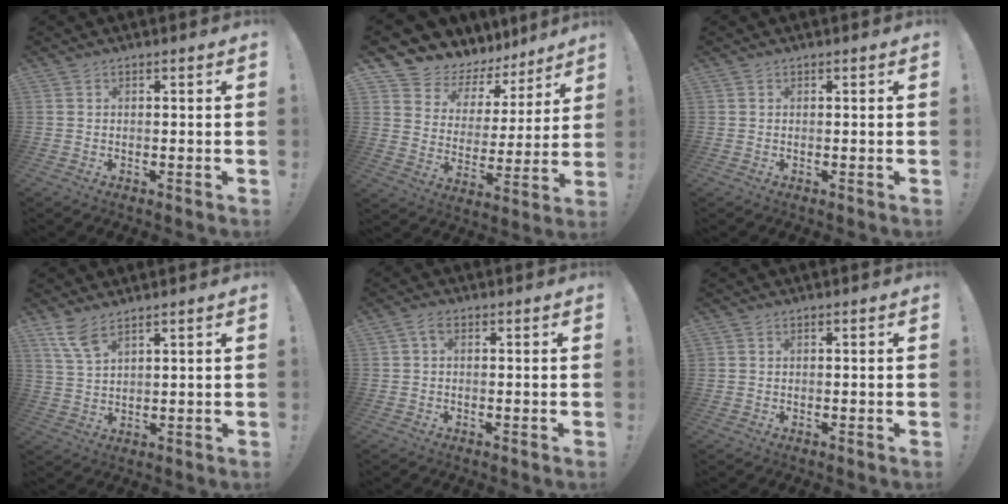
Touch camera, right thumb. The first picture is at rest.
{"total": 7.8, "force": [6.2, 4.6, 1.2], "torque": [-0.033, -0.060, 0.113]}
{"total": 0.0}
{"total": 6.5, "force": [4.8, 1.8, 3.9], "torque": [-0.068, -0.027, 0.088]}
{"total": 2.1, "force": [0.3, 1.2, 1.7], "torque": [-0.028, 0.003, 0.005]}
{"total": 0.5, "force": [0.2, 0.4, 0.1], "torque": [-0.005, 0.002, 0.005]}